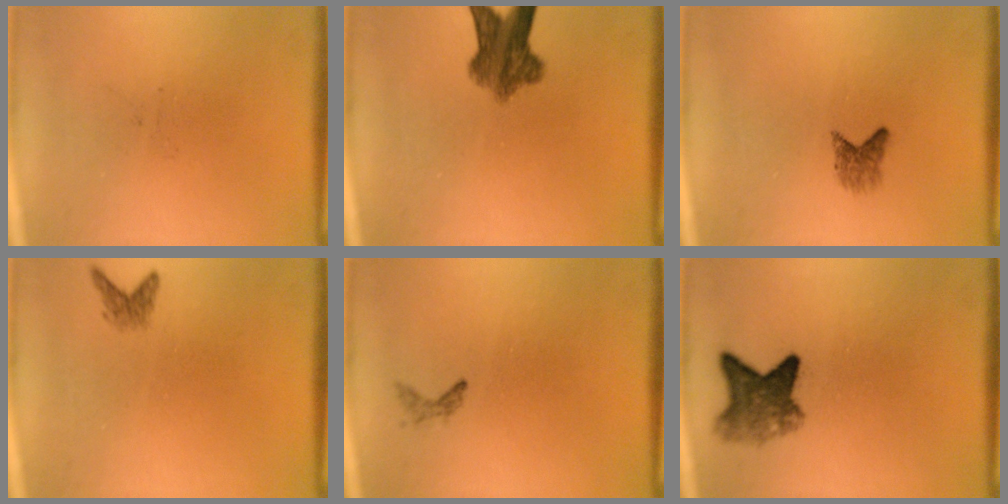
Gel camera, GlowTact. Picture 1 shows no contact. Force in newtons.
{"total": 7.0}
{"total": 1.8}
{"total": 1.4}
{"total": 0.7}
{"total": 5.6}